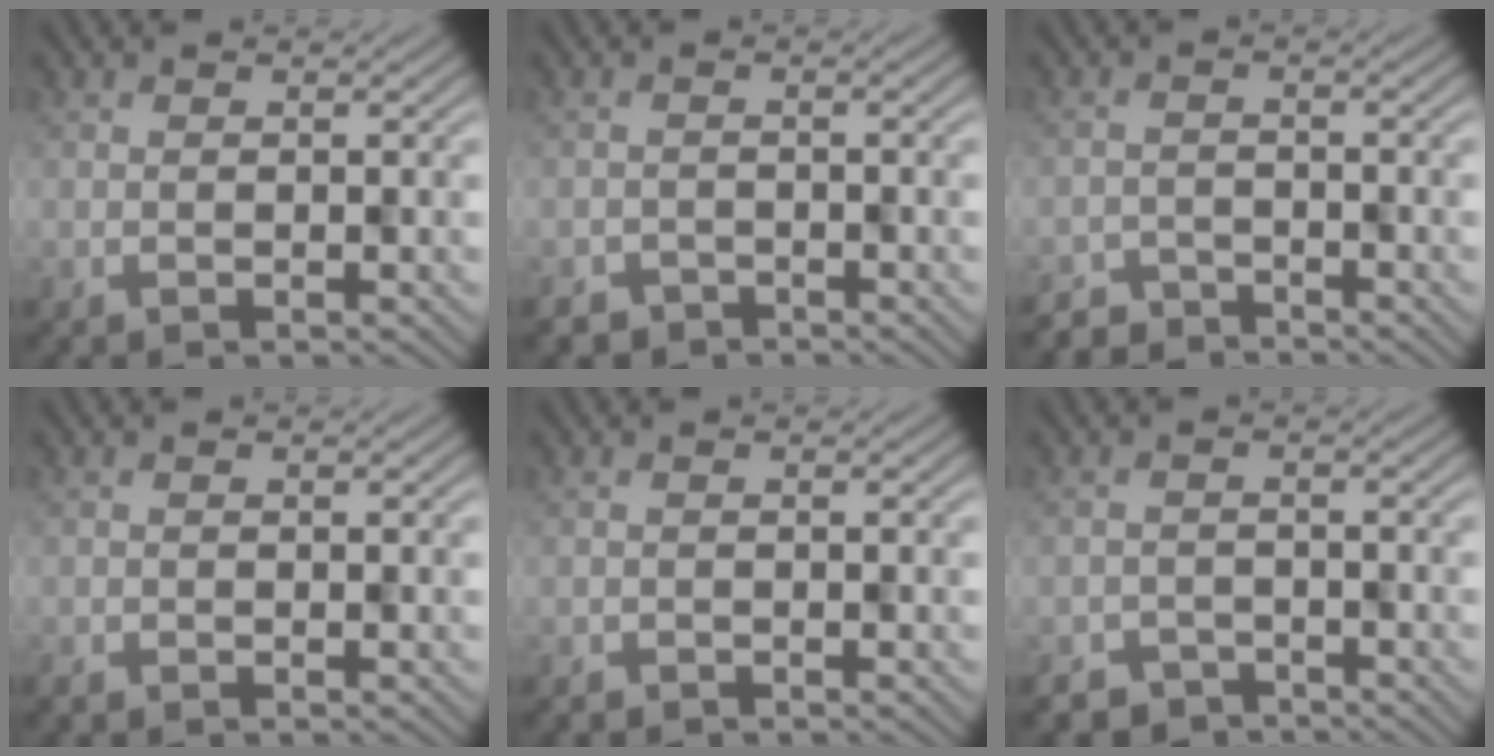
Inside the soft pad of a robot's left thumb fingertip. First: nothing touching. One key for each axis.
{"total": 2.2, "fx": -1.9, "fy": 1.0, "fz": -0.4, "tx": 0.010, "ty": -0.004, "tz": -0.031}
{"total": 2.8, "fx": -2.7, "fy": 0.6, "fz": -0.4, "tx": 0.014, "ty": 0.001, "tz": -0.049}
{"total": 0.9, "fx": -0.9, "fy": 0.2, "fz": 0.0, "tx": -0.002, "ty": -0.005, "tz": -0.014}
{"total": 0.9, "fx": -0.8, "fy": 0.2, "fz": -0.3, "tx": 0.005, "ty": -0.004, "tz": -0.013}
{"total": 3.2, "fx": -2.9, "fy": 1.3, "fz": -0.3, "tx": 0.010, "ty": -0.006, "tz": -0.044}